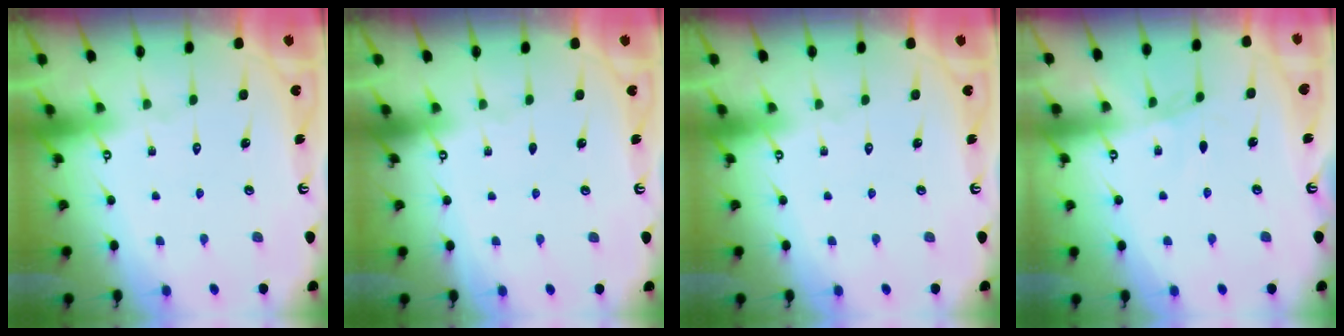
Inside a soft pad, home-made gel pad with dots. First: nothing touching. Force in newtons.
{"total": 0.0}
{"total": 0.0}
{"total": 2.2, "press": 2.1, "slide": 0.4}